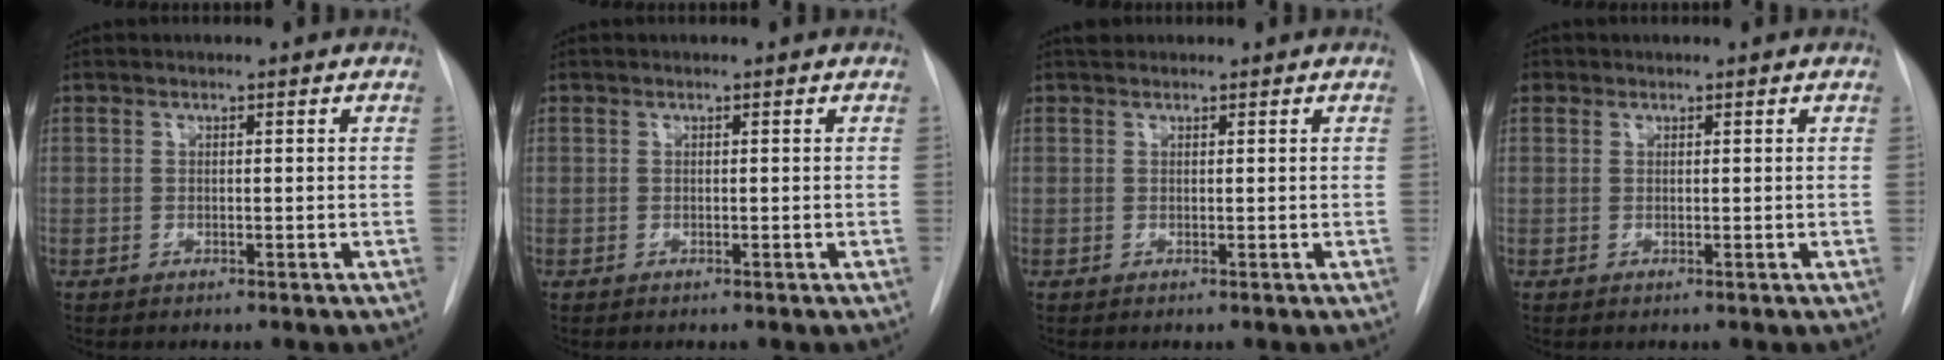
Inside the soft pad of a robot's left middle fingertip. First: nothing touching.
{"total": 0.0}
{"total": 1.2, "force": [1.1, 0.6, 0.2], "torque": [-0.009, 0.014, 0.018]}
{"total": 0.8, "force": [0.4, 0.7, 0.1], "torque": [0.002, 0.004, 0.005]}